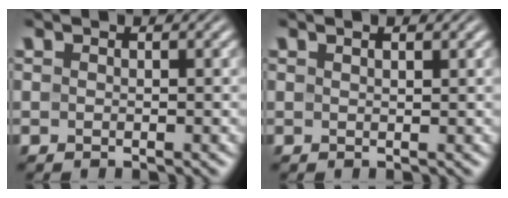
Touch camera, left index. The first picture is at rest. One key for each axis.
{"total": 1.1, "fx": 0.8, "fy": 0.2, "fz": 0.8, "tx": -0.011, "ty": -0.003, "tz": 0.011}